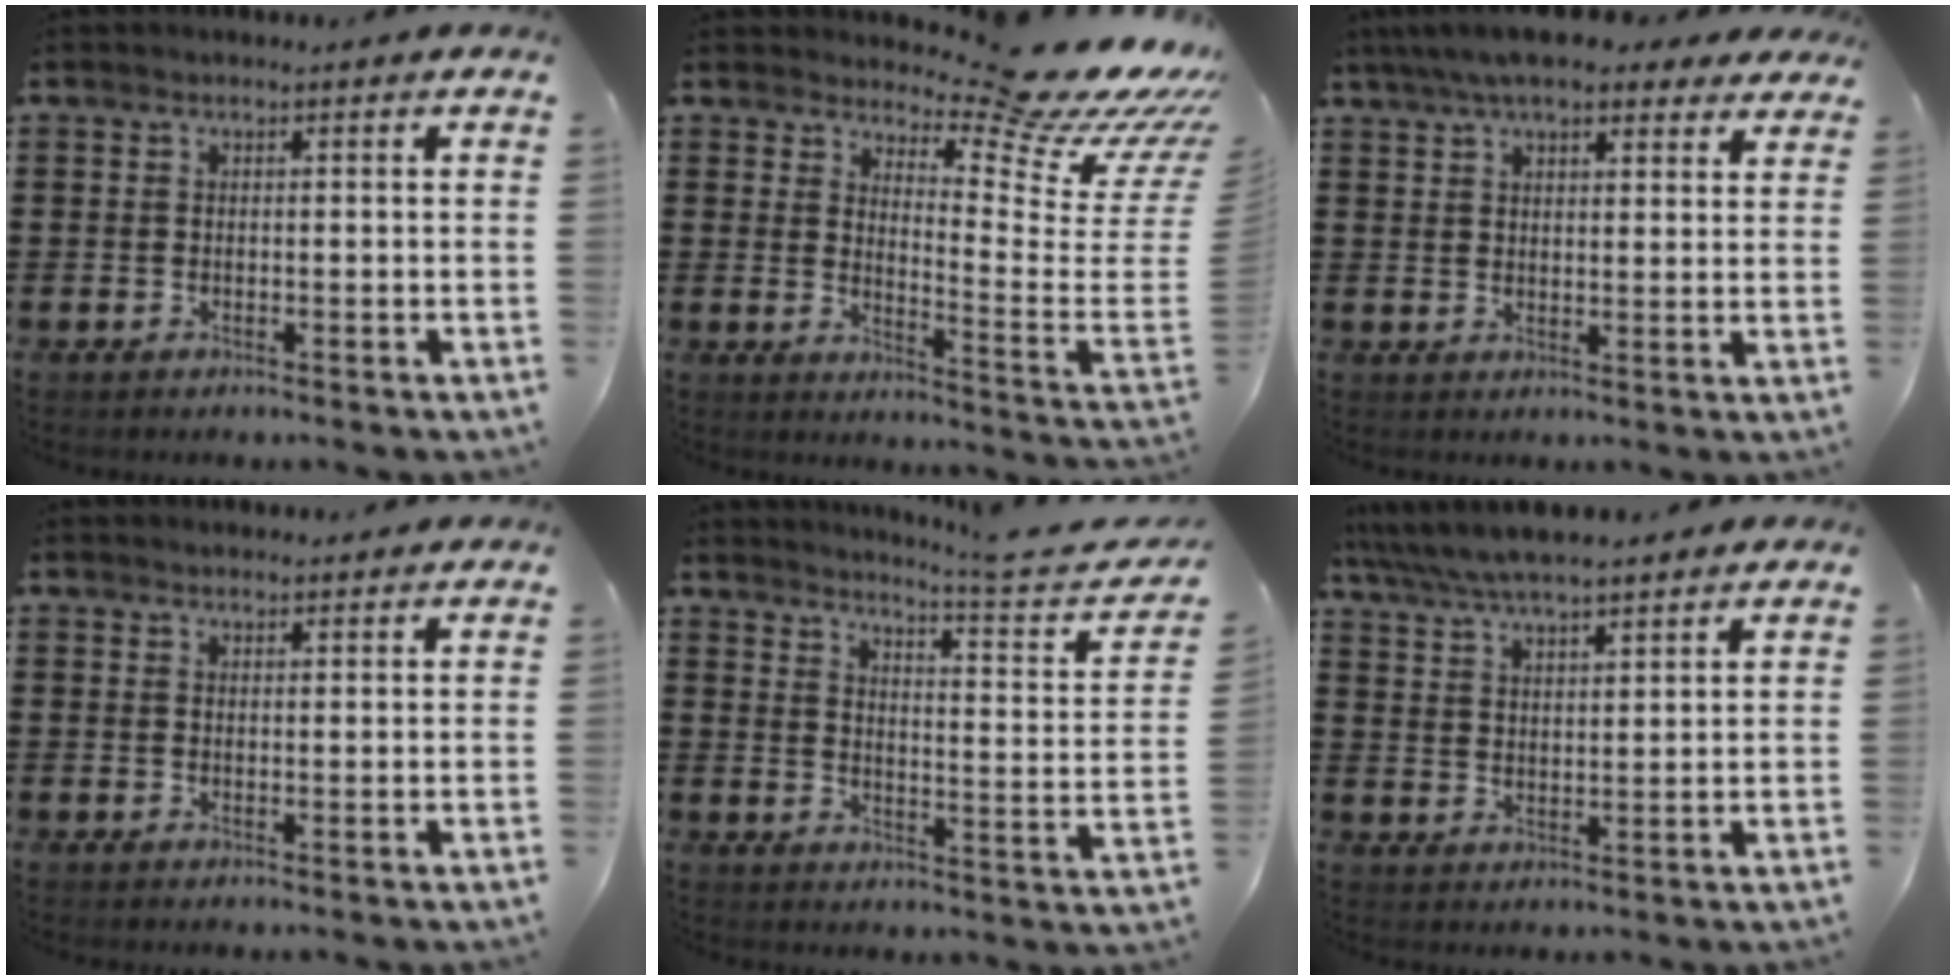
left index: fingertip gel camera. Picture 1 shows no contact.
{"total": 12.3, "force": [10.3, 1.3, 6.6], "torque": [-0.102, -0.092, 0.165]}
{"total": 7.6, "force": [6.3, 1.7, 3.9], "torque": [-0.084, -0.008, 0.115]}
{"total": 1.5, "force": [1.5, 0.2, -0.1], "torque": [-0.002, 0.002, 0.029]}
{"total": 4.7, "force": [4.0, -0.9, 2.3], "torque": [-0.042, -0.041, 0.053]}
{"total": 5.5, "force": [5.2, 0.5, 1.8], "torque": [-0.055, -0.020, 0.092]}